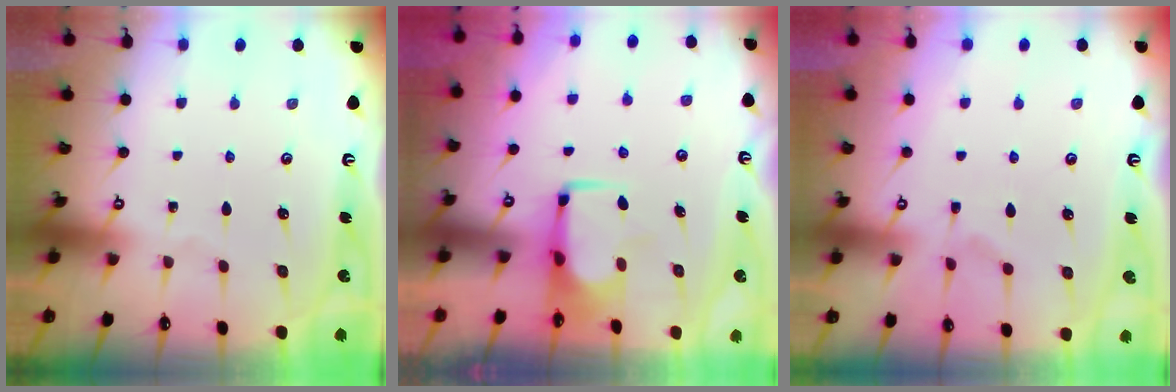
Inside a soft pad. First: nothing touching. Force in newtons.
{"total": 0.6, "press": 0.6, "slide": 0.2}
{"total": 1.1, "press": 0.1, "slide": 1.1}